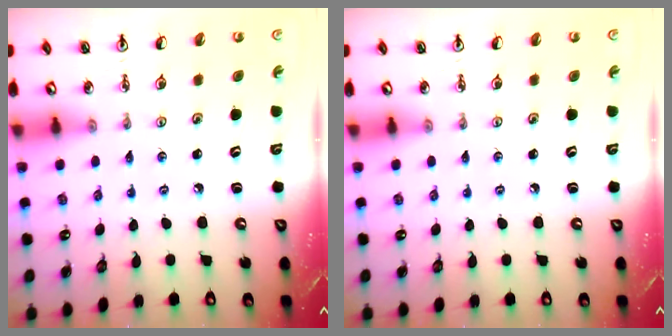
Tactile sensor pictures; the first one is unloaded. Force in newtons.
{"total": 0.0}